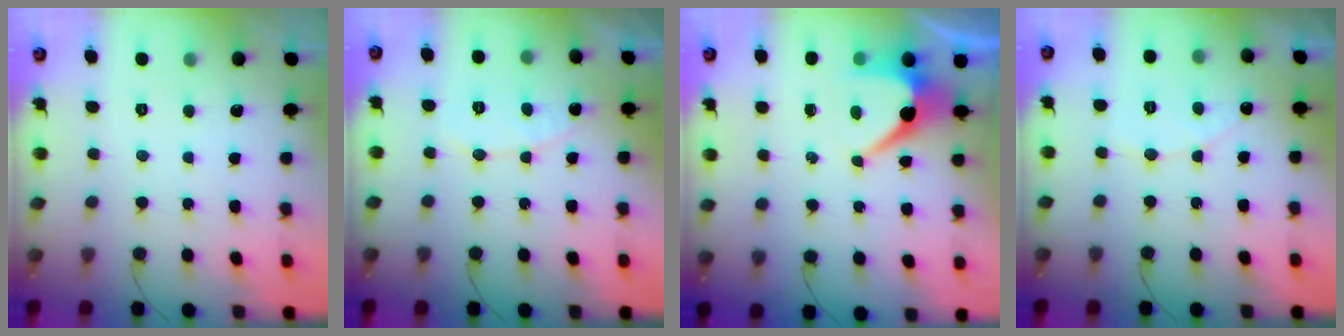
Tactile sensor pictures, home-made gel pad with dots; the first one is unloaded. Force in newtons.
{"total": 5.8, "press": 5.8, "slide": 0.4}
{"total": 7.1, "press": 7.1, "slide": 0.3}
{"total": 5.4, "press": 5.4, "slide": 0.4}